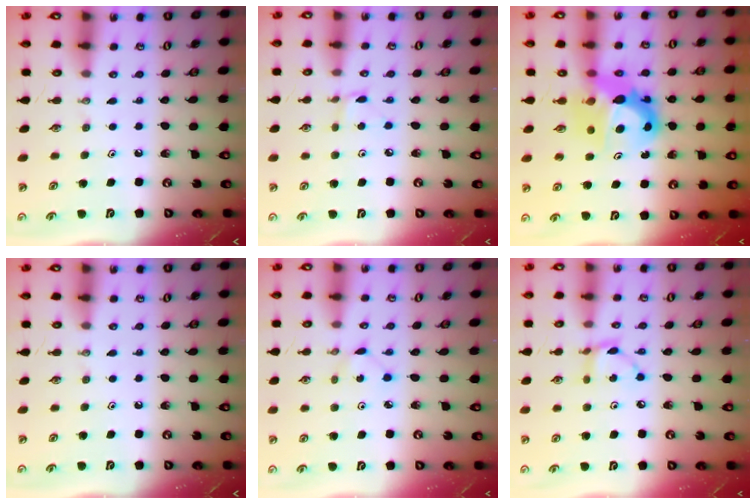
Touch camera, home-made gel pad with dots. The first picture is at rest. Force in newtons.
{"total": 1.7, "press": 1.7, "slide": 0.0}
{"total": 9.7, "press": 9.6, "slide": 0.7}
{"total": 0.0}
{"total": 1.1, "press": 1.1, "slide": 0.1}
{"total": 5.2, "press": 5.2, "slide": 0.3}